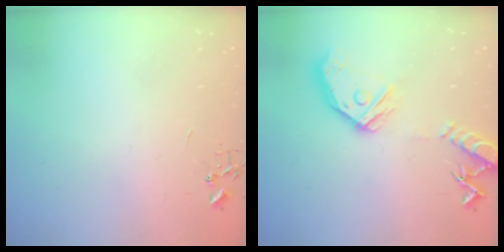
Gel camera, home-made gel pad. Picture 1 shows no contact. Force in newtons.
{"total": 17.1, "press": 16.9, "slide": 2.2}